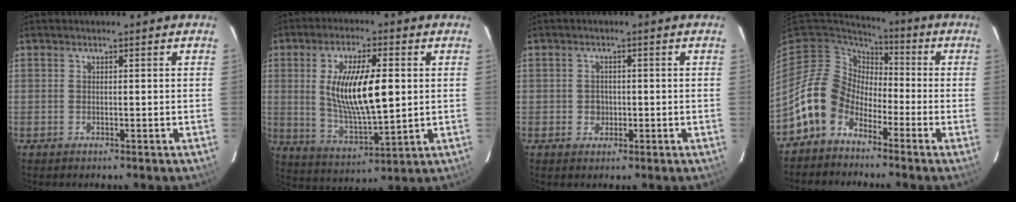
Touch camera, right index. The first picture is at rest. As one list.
[{"total": 14.6, "force": [1.8, 4.9, 13.7], "torque": [-0.248, -0.006, 0.042]}, {"total": 2.4, "force": [-0.4, 2.3, 0.7], "torque": [-0.011, 0.005, -0.004]}, {"total": 10.2, "force": [-6.5, 7.3, 2.9], "torque": [-0.068, 0.028, -0.131]}]